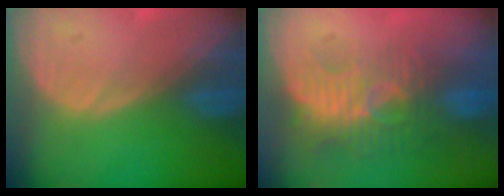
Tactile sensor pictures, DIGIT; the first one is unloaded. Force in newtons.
{"total": 9.5, "press": 8.8, "slide": 3.7}